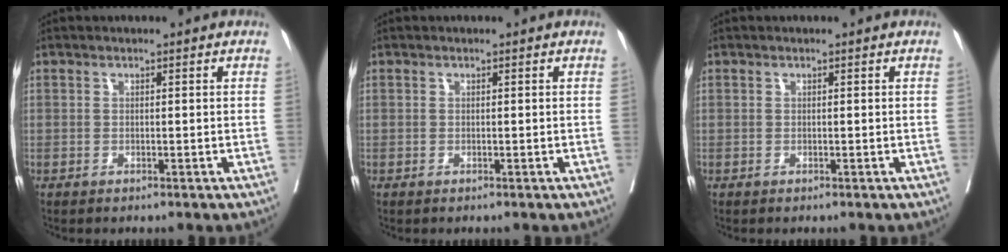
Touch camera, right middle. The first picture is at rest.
{"total": 0.0}
{"total": 0.0}